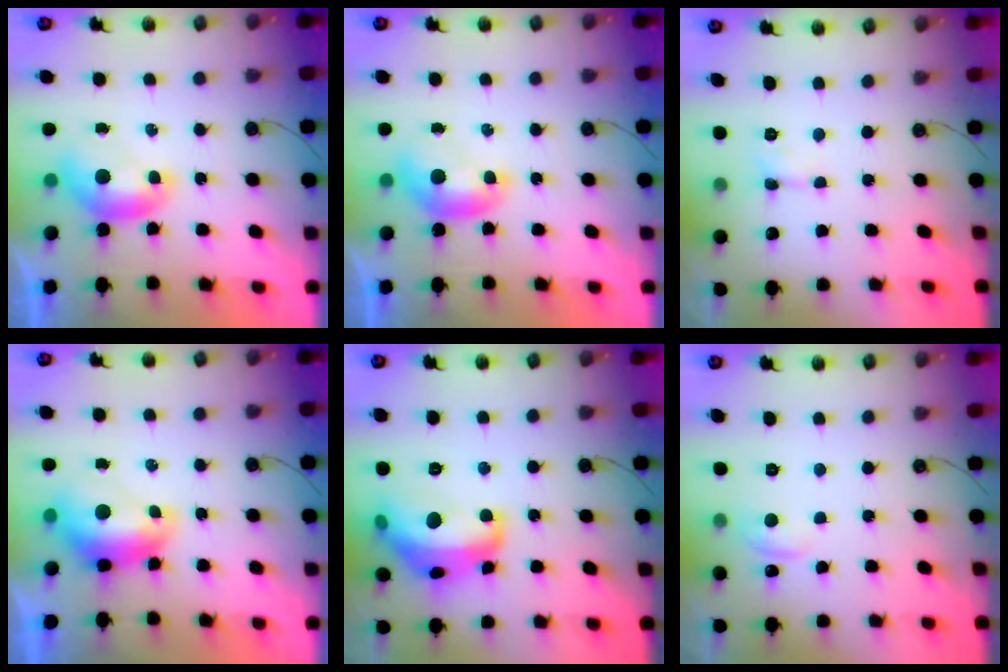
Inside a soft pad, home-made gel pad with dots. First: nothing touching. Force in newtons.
{"total": 0.0}
{"total": 1.0, "press": 1.0, "slide": 0.1}
{"total": 2.8, "press": 2.7, "slide": 0.7}
{"total": 11.9, "press": 11.9, "slide": 1.4}
{"total": 1.7, "press": 1.5, "slide": 0.7}